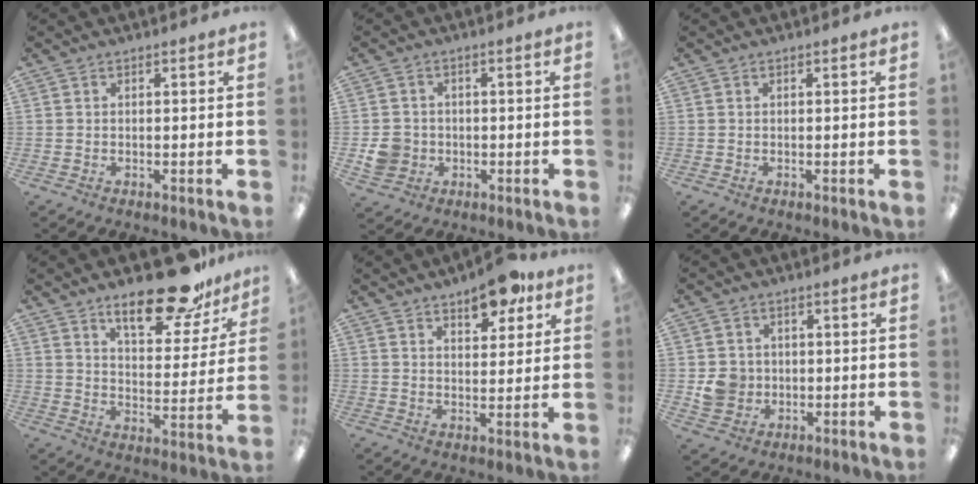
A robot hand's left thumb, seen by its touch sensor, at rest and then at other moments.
{"total": 5.4, "force": [-0.9, 5.1, 1.7], "torque": [-0.025, 0.007, -0.016]}
{"total": 0.0}
{"total": 18.5, "force": [13.6, 6.7, 10.7], "torque": [-0.150, -0.081, 0.224]}
{"total": 9.6, "force": [6.6, 4.3, 5.5], "torque": [-0.057, -0.038, 0.109]}
{"total": 5.7, "force": [-0.1, 5.5, 1.7], "torque": [-0.030, 0.007, 0.000]}